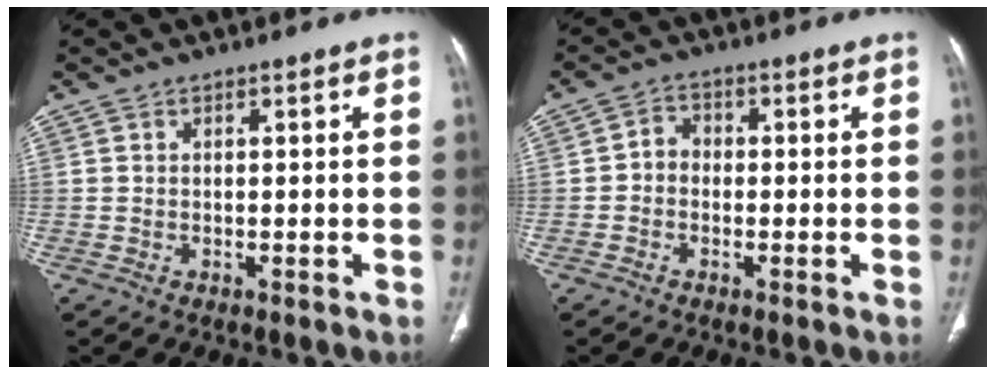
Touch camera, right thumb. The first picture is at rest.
{"total": 2.9, "force": [-0.6, 2.4, 1.5], "torque": [-0.008, 0.012, -0.022]}